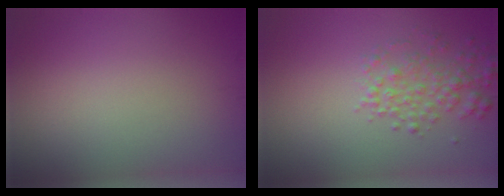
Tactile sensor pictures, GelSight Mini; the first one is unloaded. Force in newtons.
{"total": 2.7, "press": 2.7, "slide": 0.1}